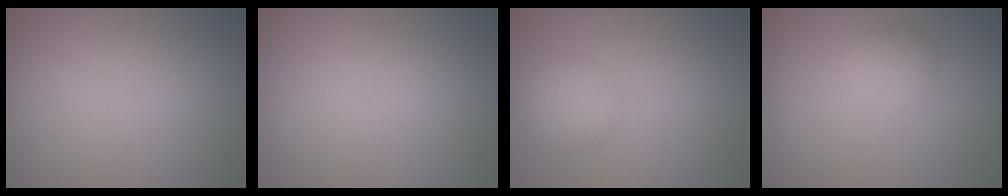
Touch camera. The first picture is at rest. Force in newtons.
{"total": 0.0}
{"total": 2.5, "press": 2.5, "slide": 0.1}
{"total": 1.9, "press": 1.9, "slide": 0.1}